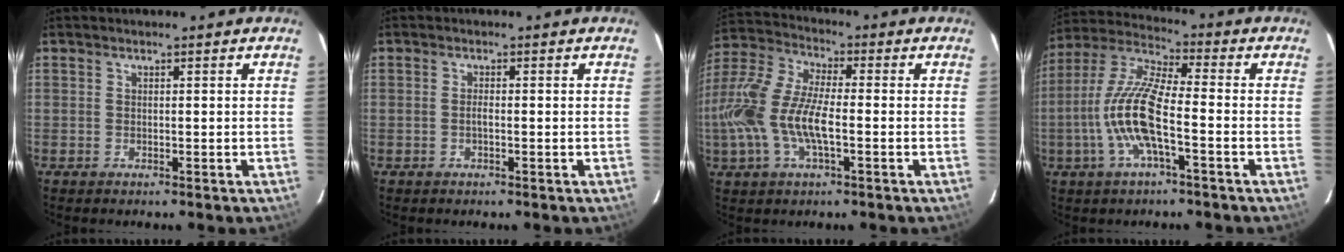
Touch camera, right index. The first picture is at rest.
{"total": 1.2, "force": [-0.4, 0.3, 1.1], "torque": [-0.021, -0.001, -0.008]}
{"total": 16.4, "force": [-3.1, 6.2, 14.9], "torque": [-0.318, 0.000, -0.068]}
{"total": 13.1, "force": [-3.7, 2.8, 12.3], "torque": [-0.256, -0.002, -0.076]}